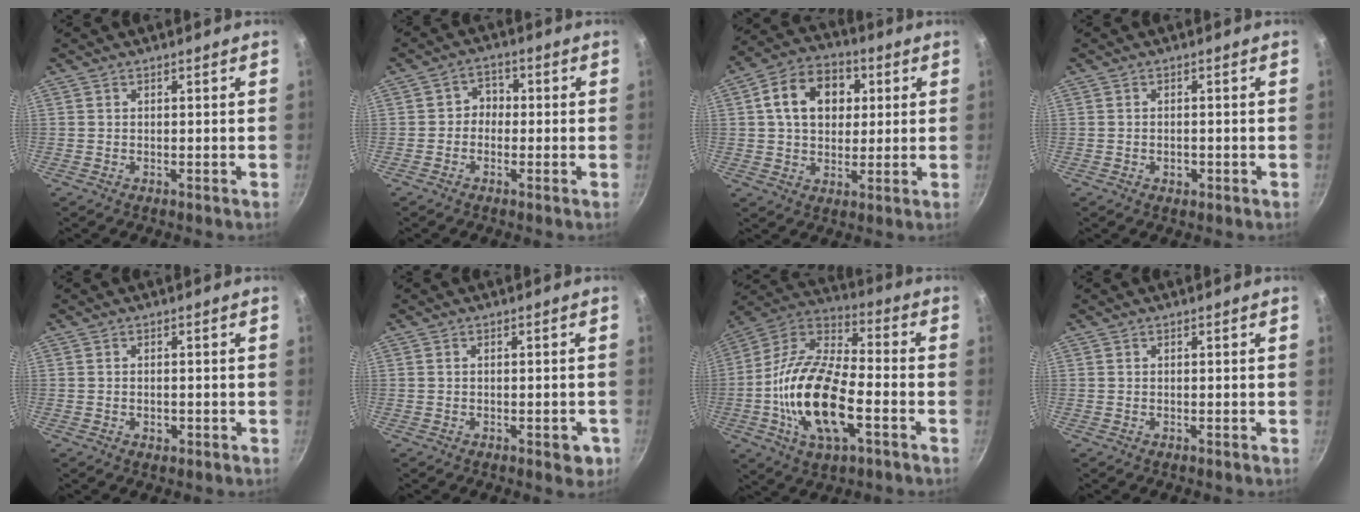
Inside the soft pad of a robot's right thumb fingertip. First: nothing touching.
{"total": 3.4, "force": [-0.7, 3.0, 1.5], "torque": [0.001, 0.015, -0.022]}
{"total": 13.0, "force": [3.0, 9.6, 8.2], "torque": [-0.108, 0.015, 0.038]}
{"total": 1.6, "force": [-0.6, 1.0, 1.1], "torque": [-0.016, 0.002, -0.010]}
{"total": 1.5, "force": [-0.5, 0.9, 1.0], "torque": [-0.016, 0.001, -0.008]}
{"total": 3.4, "force": [-1.3, 1.5, 2.7], "torque": [-0.020, 0.005, -0.013]}
{"total": 20.7, "force": [-5.4, 9.4, 17.6], "torque": [-0.334, 0.032, -0.118]}
{"total": 0.0}